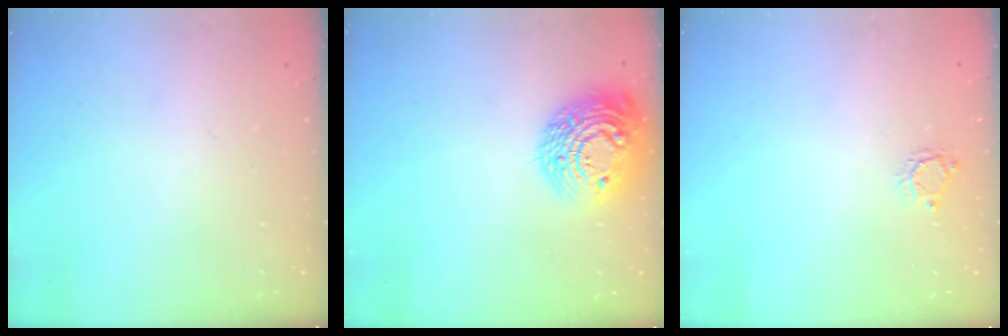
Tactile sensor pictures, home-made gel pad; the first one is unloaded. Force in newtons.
{"total": 17.9, "press": 17.8, "slide": 1.1}
{"total": 3.5, "press": 3.5, "slide": 0.3}